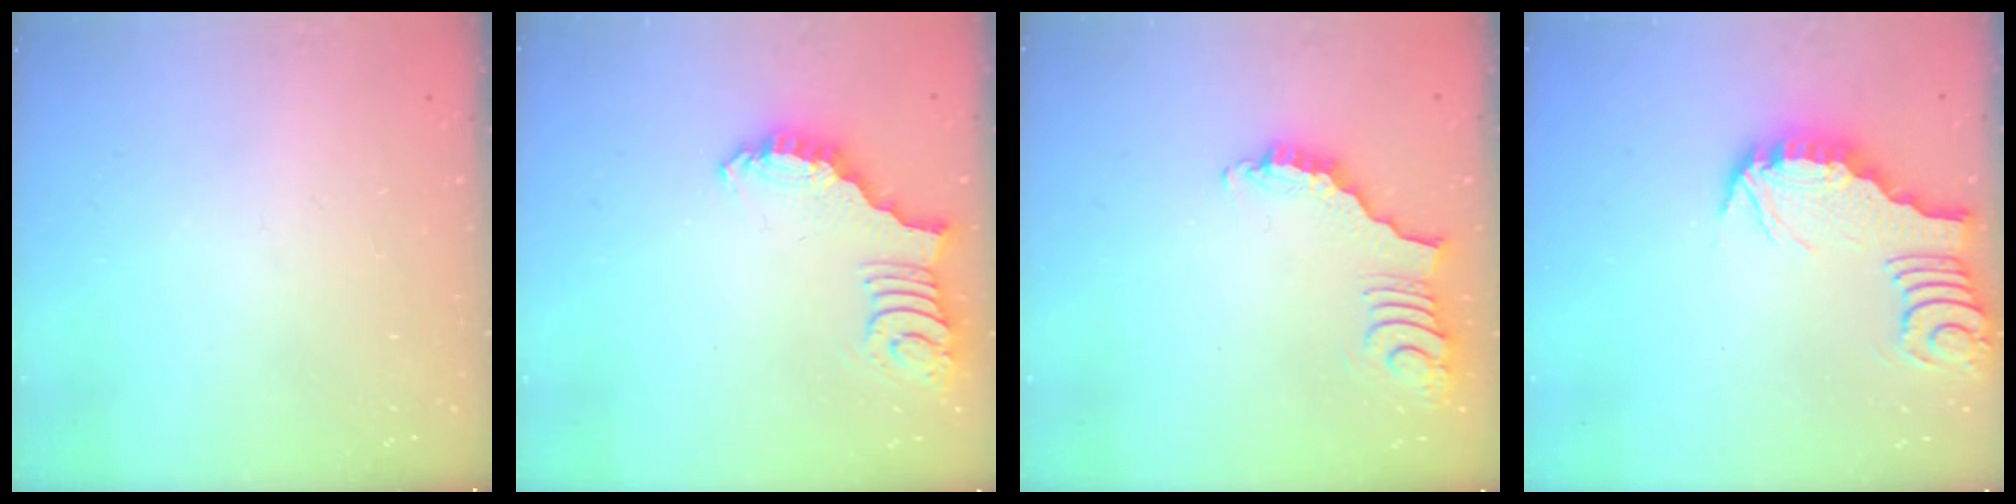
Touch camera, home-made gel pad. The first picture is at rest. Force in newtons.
{"total": 2.5, "press": 2.5, "slide": 0.5}
{"total": 3.6, "press": 3.6, "slide": 0.7}
{"total": 3.2, "press": 3.2, "slide": 0.4}